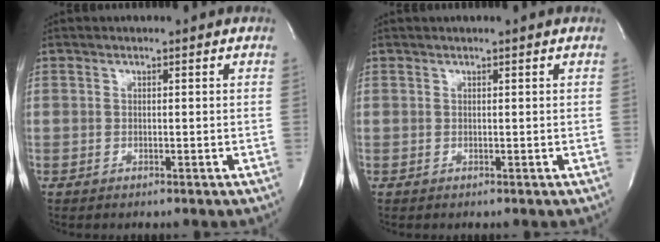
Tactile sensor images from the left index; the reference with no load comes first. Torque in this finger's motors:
{"motor_torque": [0.09, -0.29, 0.11, 0.00]}